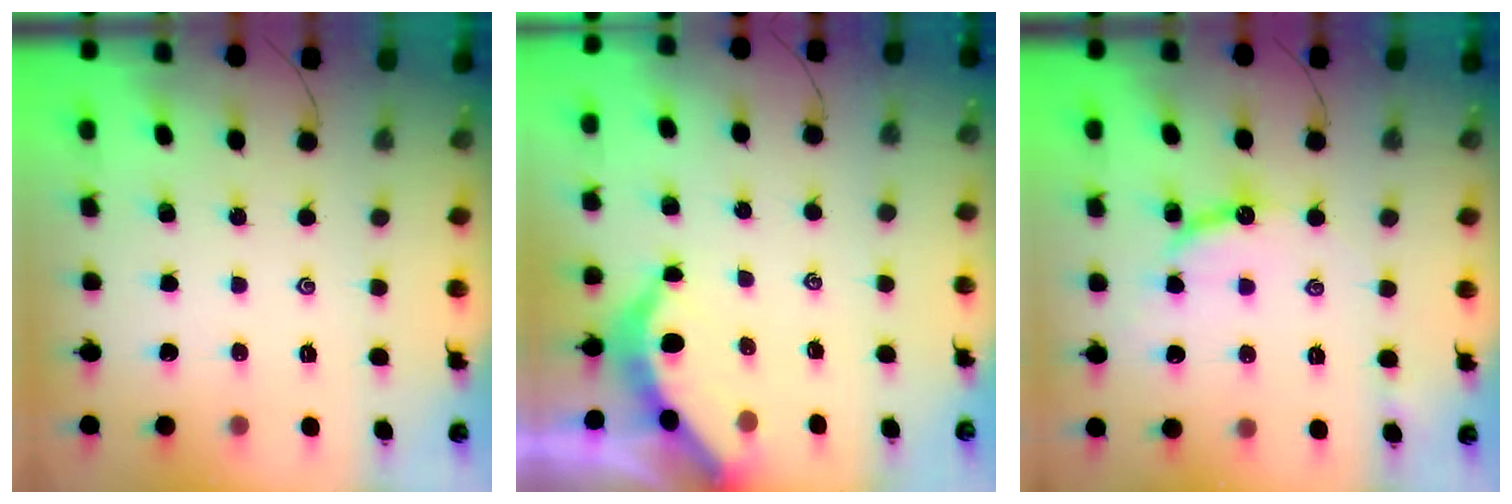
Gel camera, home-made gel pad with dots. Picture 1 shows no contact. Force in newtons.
{"total": 3.7, "press": 3.7, "slide": 0.4}
{"total": 10.4, "press": 10.4, "slide": 0.6}